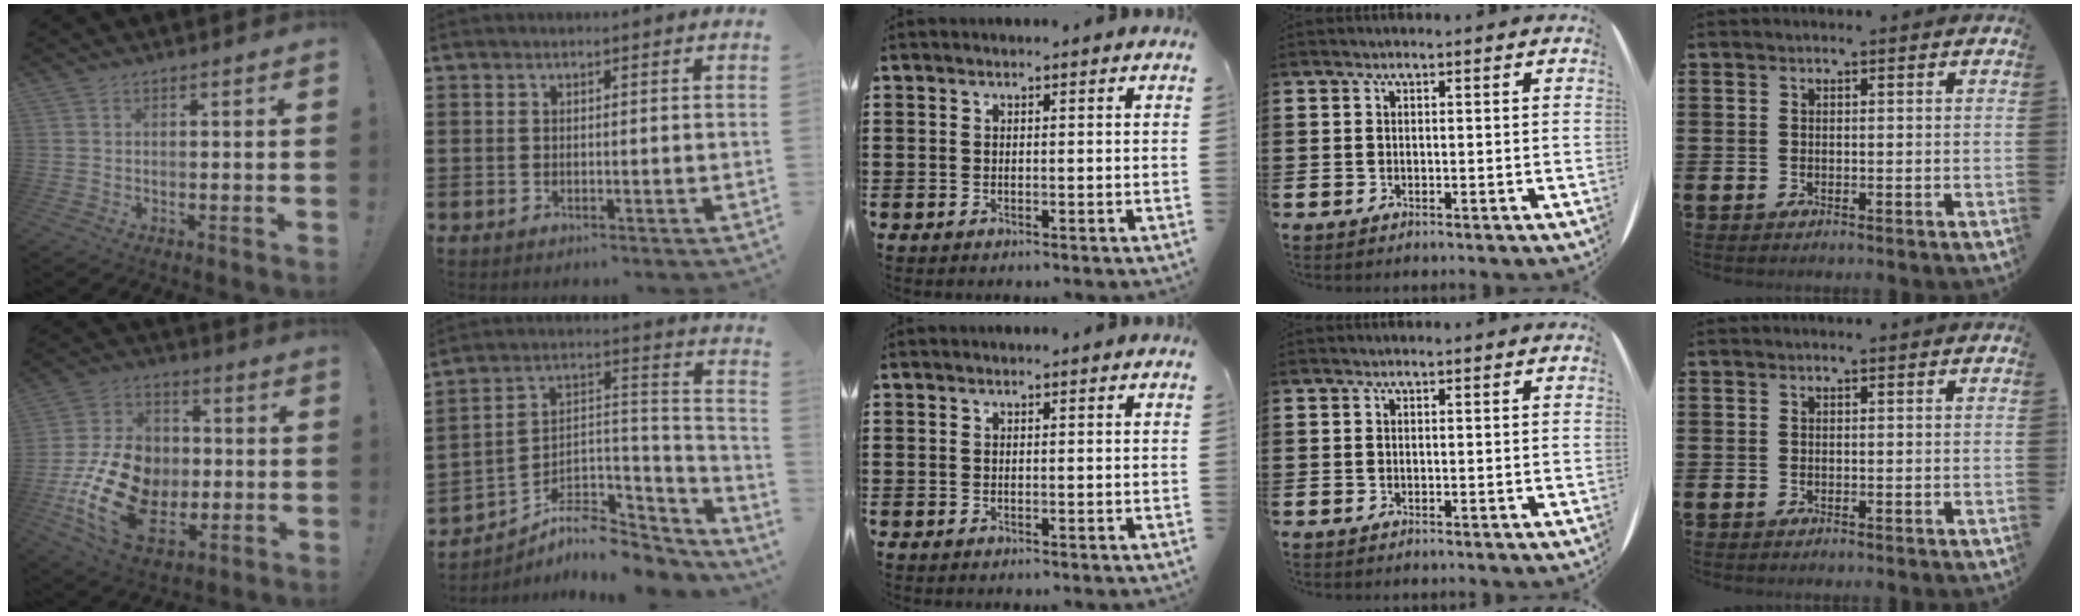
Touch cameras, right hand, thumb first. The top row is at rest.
{"thumb": {"total": 21.9, "force": [-4.4, 15.8, 14.6], "torque": [-0.272, 0.025, -0.058]}, "index": {"total": 6.5, "force": [-4.6, 3.8, 2.5], "torque": [-0.048, -0.003, -0.083]}}